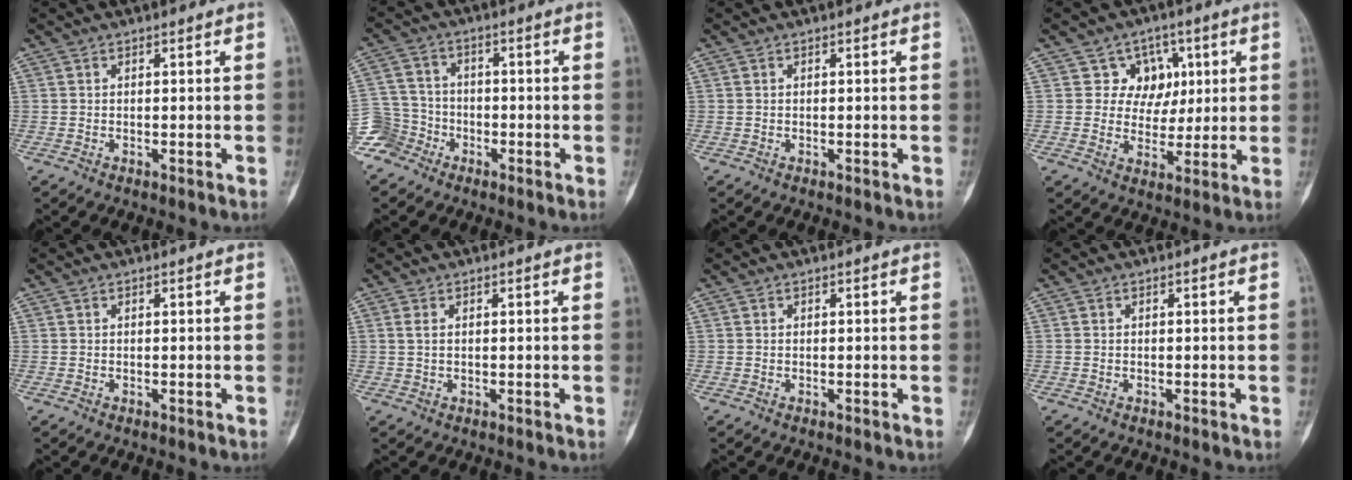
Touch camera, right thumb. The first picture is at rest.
{"total": 6.9, "force": [-4.4, 5.3, 0.0], "torque": [0.027, 0.037, -0.098]}
{"total": 0.0}
{"total": 7.6, "force": [2.7, 6.8, 2.3], "torque": [0.012, -0.002, 0.041]}
{"total": 0.0}
{"total": 1.5, "force": [0.3, 0.9, 1.2], "torque": [-0.030, 0.002, 0.006]}
{"total": 0.0}
{"total": 0.0}